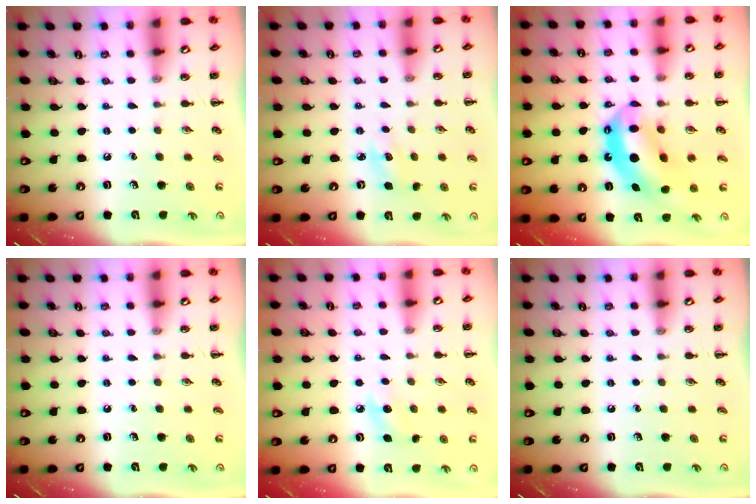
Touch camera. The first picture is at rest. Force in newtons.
{"total": 4.0, "press": 3.8, "slide": 1.2}
{"total": 12.3, "press": 11.9, "slide": 2.8}
{"total": 0.0}
{"total": 7.4, "press": 7.2, "slide": 1.8}
{"total": 0.0}